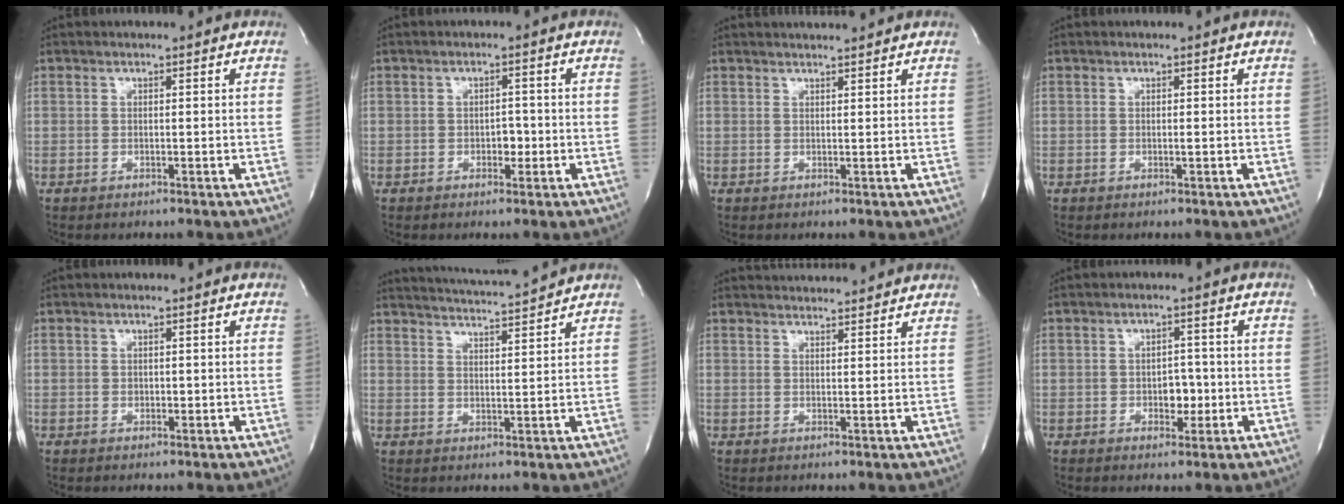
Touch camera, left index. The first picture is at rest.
{"total": 2.0, "force": [-0.6, 1.2, 1.4], "torque": [-0.017, 0.004, -0.007]}
{"total": 3.4, "force": [3.4, -0.3, 0.6], "torque": [-0.011, 0.013, 0.046]}
{"total": 0.0}
{"total": 0.7, "force": [0.0, 0.6, 0.4], "torque": [-0.003, 0.001, 0.000]}
{"total": 9.0, "force": [8.6, -1.3, 2.1], "torque": [-0.047, -0.001, 0.132]}
{"total": 7.8, "force": [7.7, 0.7, 1.4], "torque": [-0.025, 0.023, 0.099]}
{"total": 3.2, "force": [-0.7, 2.0, 2.4], "torque": [-0.028, 0.004, -0.006]}